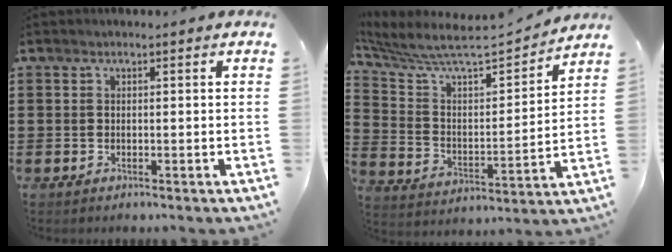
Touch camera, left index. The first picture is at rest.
{"total": 7.3, "force": [6.7, 0.8, 2.7], "torque": [-0.087, -0.058, 0.108]}